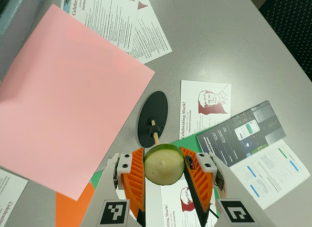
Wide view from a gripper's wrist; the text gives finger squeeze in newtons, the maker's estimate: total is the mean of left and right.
{"total": 11.6, "left": 11.5, "right": 11.7}